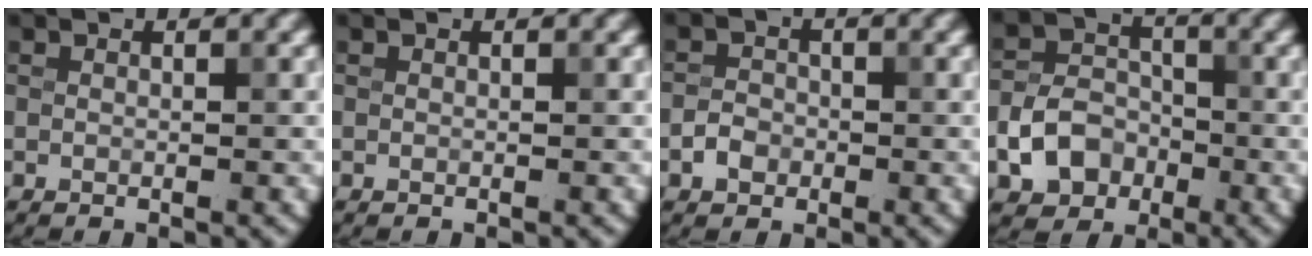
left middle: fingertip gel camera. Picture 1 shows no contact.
{"total": 0.0}
{"total": 1.8, "force": [-0.8, 1.4, 0.7], "torque": [-0.009, 0.003, -0.018]}
{"total": 4.7, "force": [-1.9, 3.7, 2.3], "torque": [-0.038, 0.001, -0.037]}